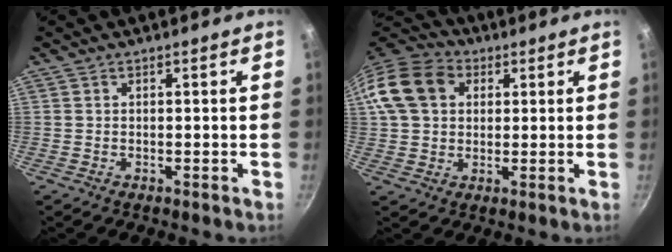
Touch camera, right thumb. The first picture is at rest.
{"total": 13.9, "force": [3.5, 10.9, 7.9], "torque": [-0.137, 0.025, 0.049]}